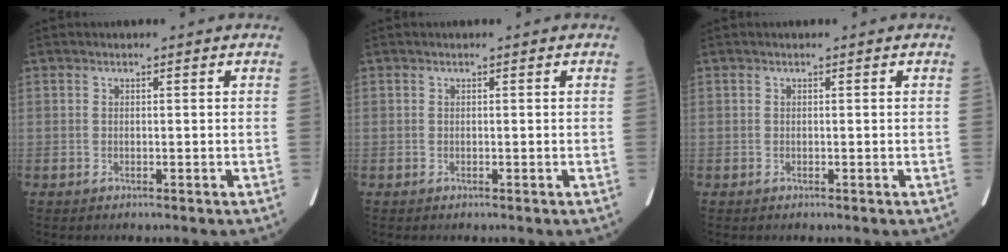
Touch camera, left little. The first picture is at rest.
{"total": 0.0}
{"total": 0.0}